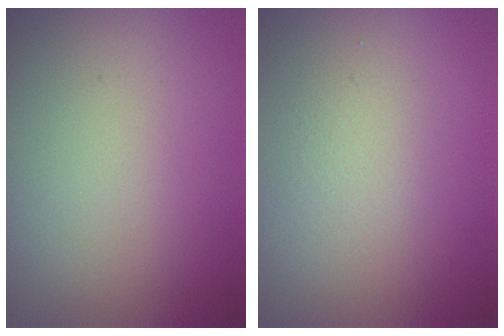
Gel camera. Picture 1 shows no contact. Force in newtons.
{"total": 1.5, "press": 1.5, "slide": 0.1}